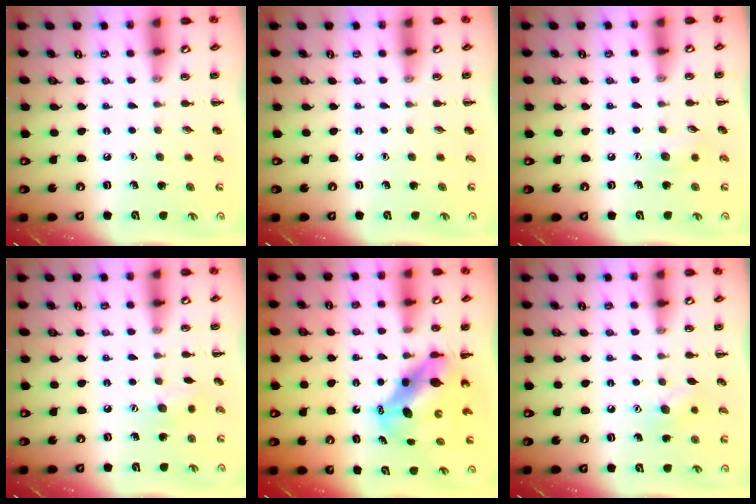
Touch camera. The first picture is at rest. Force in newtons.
{"total": 0.0}
{"total": 5.8, "press": 5.6, "slide": 1.4}
{"total": 6.9, "press": 6.7, "slide": 1.3}
{"total": 8.4, "press": 8.1, "slide": 2.2}
{"total": 7.0, "press": 6.8, "slide": 1.7}